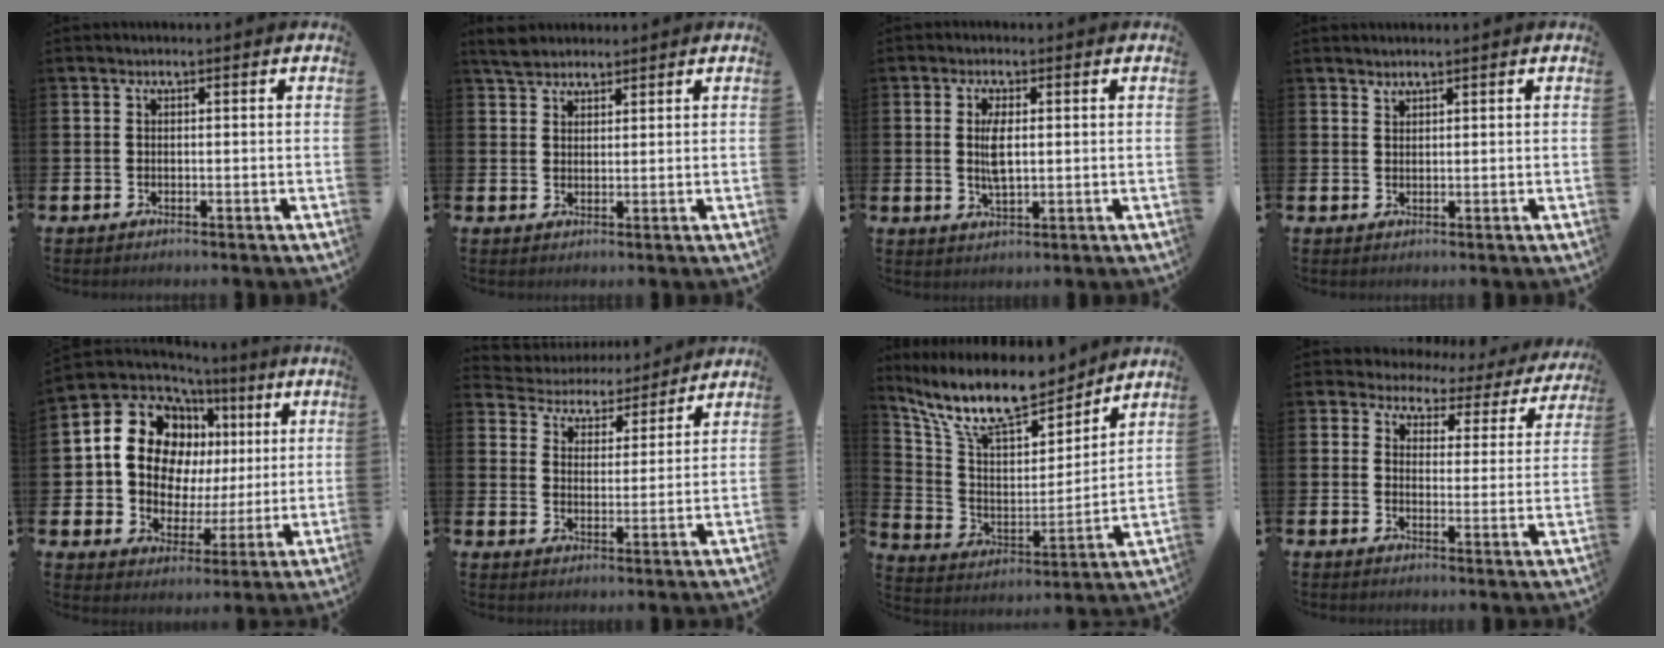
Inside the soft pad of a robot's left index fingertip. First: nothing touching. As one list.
[{"total": 3.7, "force": [3.5, 1.1, 0.5], "torque": [-0.002, -0.013, 0.063]}, {"total": 4.0, "force": [0.7, 1.5, 3.6], "torque": [-0.062, 0.002, 0.007]}, {"total": 1.3, "force": [1.3, 0.2, 0.0], "torque": [0.005, -0.002, 0.024]}, {"total": 12.0, "force": [3.5, 10.1, 5.4], "torque": [-0.146, -0.018, 0.068]}, {"total": 4.9, "force": [4.6, 1.8, -0.3], "torque": [-0.016, -0.042, 0.074]}, {"total": 12.8, "force": [11.0, 3.8, 5.3], "torque": [-0.144, -0.066, 0.195]}, {"total": 3.2, "force": [2.6, 1.9, 0.1], "torque": [-0.016, -0.030, 0.034]}]